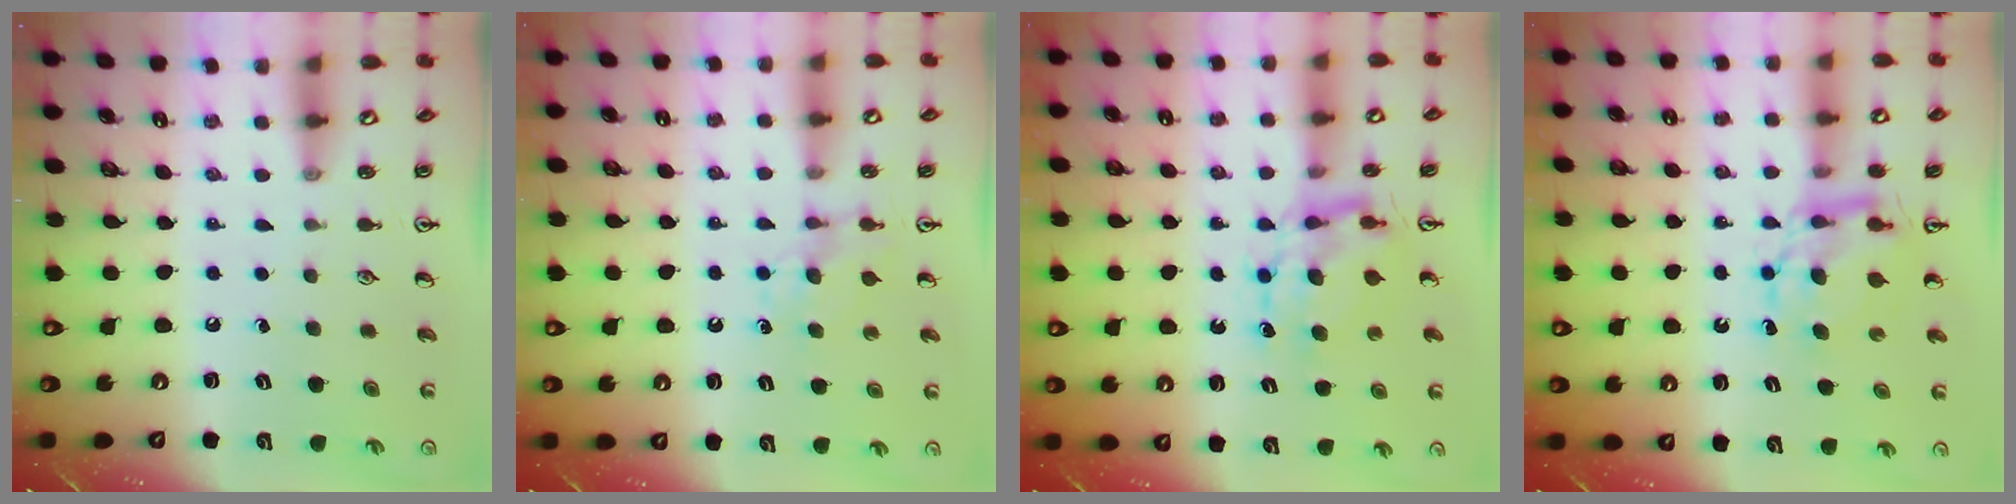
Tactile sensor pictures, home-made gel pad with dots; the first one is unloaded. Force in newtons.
{"total": 4.7, "press": 4.7, "slide": 0.5}
{"total": 6.8, "press": 6.8, "slide": 0.5}
{"total": 6.8, "press": 6.8, "slide": 0.2}